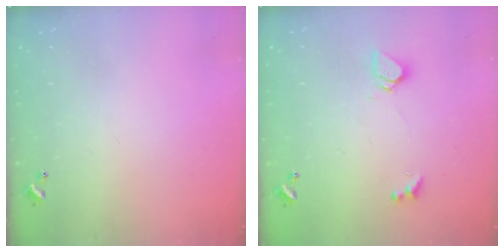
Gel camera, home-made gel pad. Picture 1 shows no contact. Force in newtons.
{"total": 1.6, "press": 1.6, "slide": 0.5}